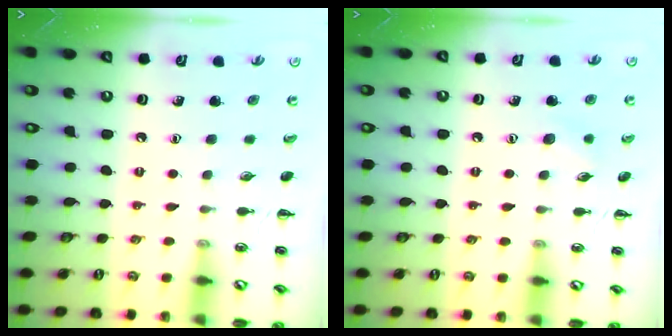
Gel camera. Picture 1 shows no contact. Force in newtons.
{"total": 6.1, "press": 6.0, "slide": 1.2}